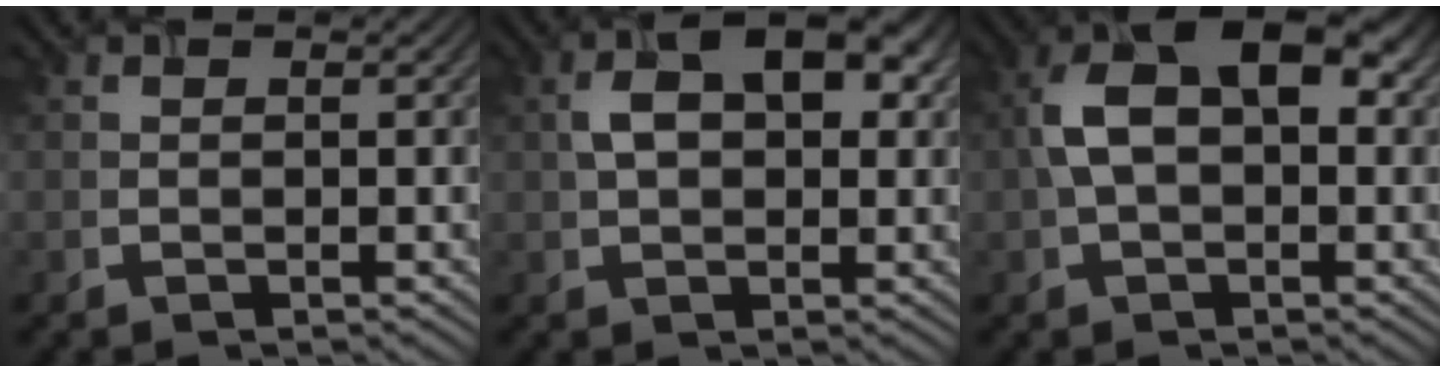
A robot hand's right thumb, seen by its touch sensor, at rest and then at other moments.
{"total": 7.9, "force": [1.6, 4.6, 6.2], "torque": [-0.100, 0.011, 0.020]}
{"total": 10.5, "force": [1.4, 6.2, 8.3], "torque": [-0.158, 0.014, 0.015]}